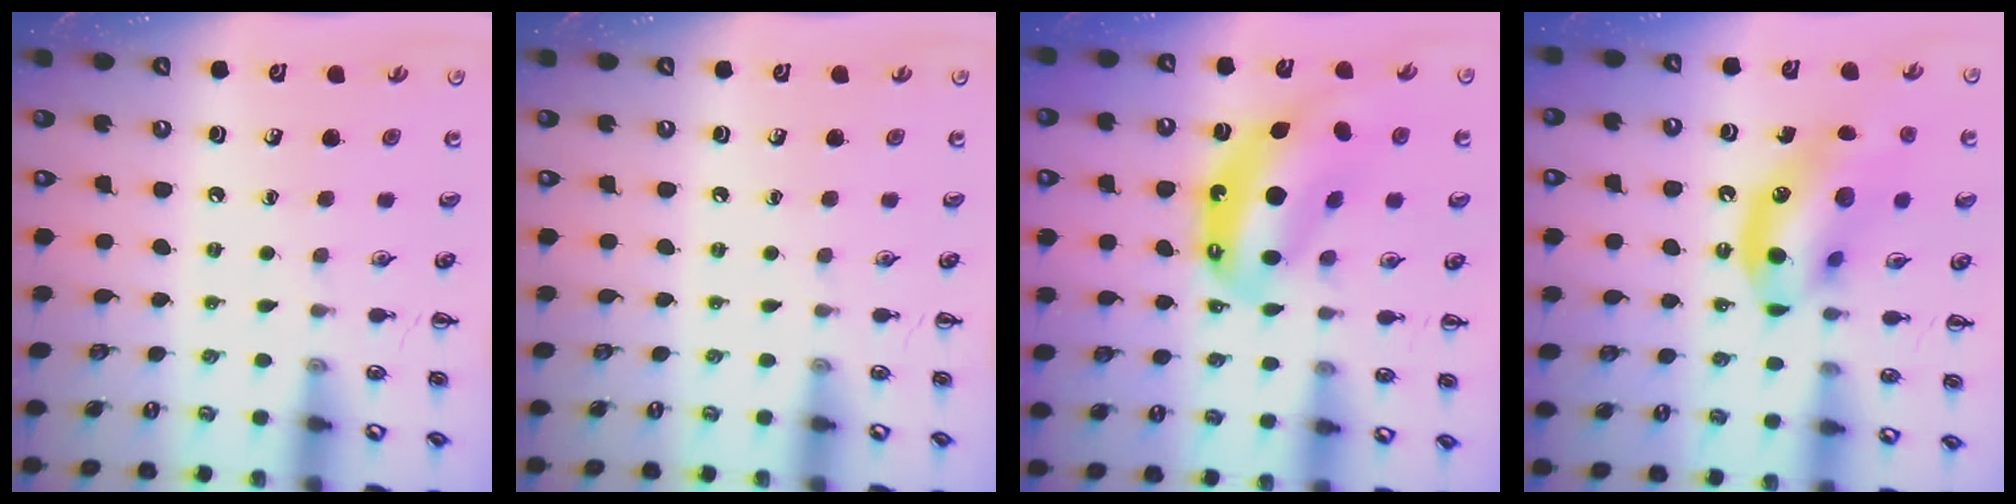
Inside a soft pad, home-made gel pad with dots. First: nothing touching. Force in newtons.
{"total": 0.0}
{"total": 14.5, "press": 13.9, "slide": 4.1}
{"total": 16.4, "press": 16.1, "slide": 3.2}